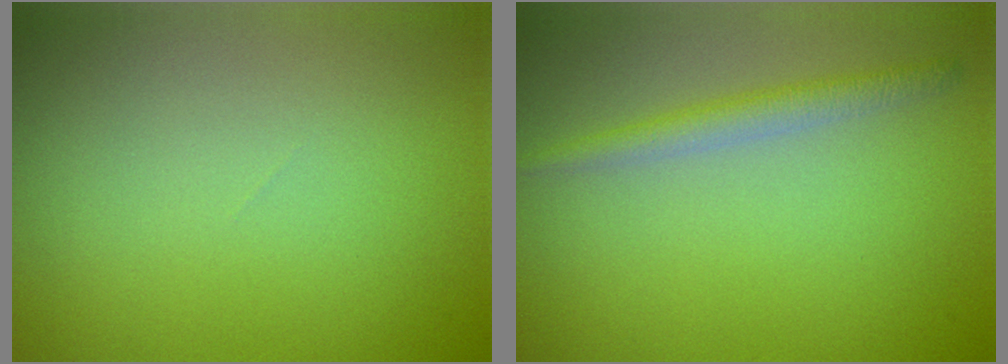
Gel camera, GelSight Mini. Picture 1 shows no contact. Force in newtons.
{"total": 2.0, "press": 2.0, "slide": 0.1}